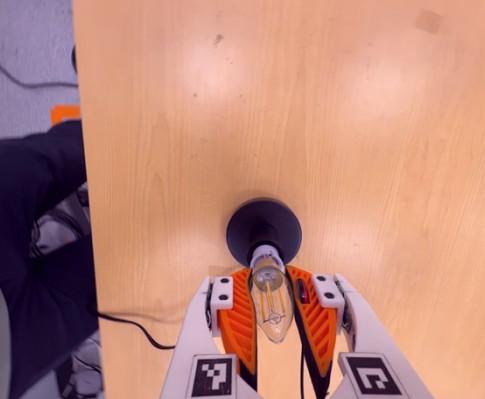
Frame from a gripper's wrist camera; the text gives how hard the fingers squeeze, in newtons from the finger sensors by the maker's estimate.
{"total": 23.8, "left": 26.0, "right": 21.6}